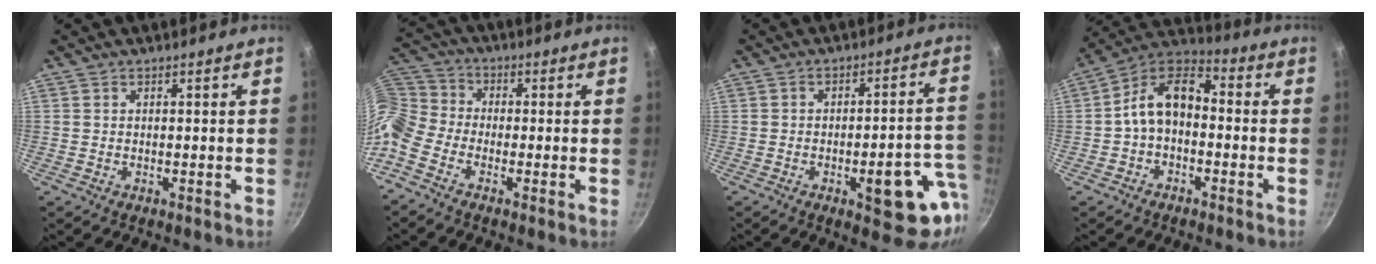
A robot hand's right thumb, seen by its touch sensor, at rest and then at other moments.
{"total": 8.7, "force": [-4.3, 5.9, 4.7], "torque": [-0.101, 0.048, -0.117]}
{"total": 13.6, "force": [-4.8, 5.2, 11.6], "torque": [-0.101, 0.034, -0.059]}
{"total": 10.9, "force": [-1.2, 7.0, 8.3], "torque": [-0.131, 0.050, -0.040]}